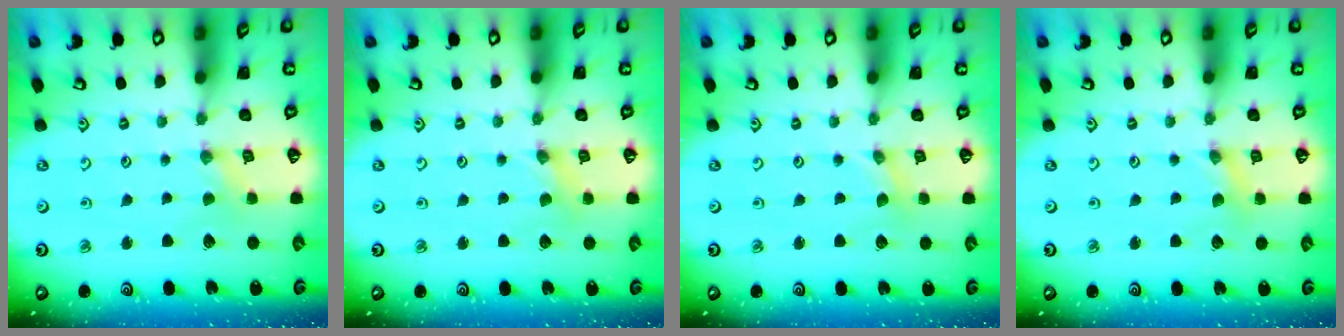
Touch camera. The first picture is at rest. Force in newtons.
{"total": 2.2, "press": 2.2, "slide": 0.3}
{"total": 0.8, "press": 0.8, "slide": 0.2}
{"total": 1.2, "press": 1.1, "slide": 0.3}